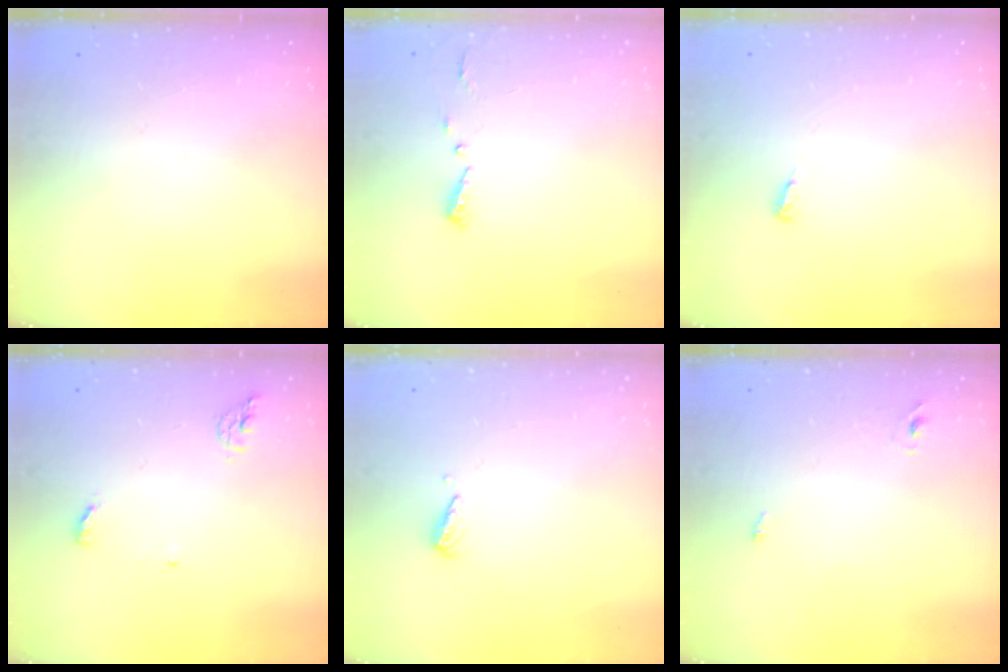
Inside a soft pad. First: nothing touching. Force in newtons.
{"total": 4.4, "press": 4.4, "slide": 0.4}
{"total": 3.8, "press": 3.8, "slide": 0.4}
{"total": 4.7, "press": 4.7, "slide": 0.4}
{"total": 3.0, "press": 3.0, "slide": 0.2}
{"total": 2.3, "press": 2.1, "slide": 1.0}